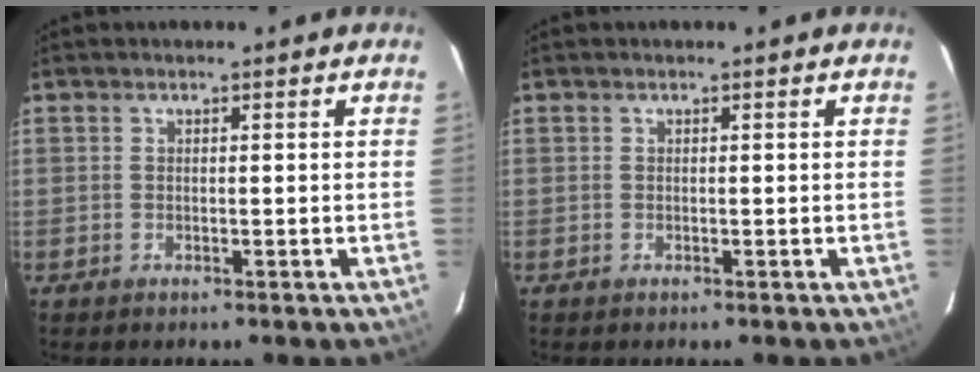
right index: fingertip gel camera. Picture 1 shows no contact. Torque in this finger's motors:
{"motor_torque": [-0.11, -0.02, 0.03, 0.00]}